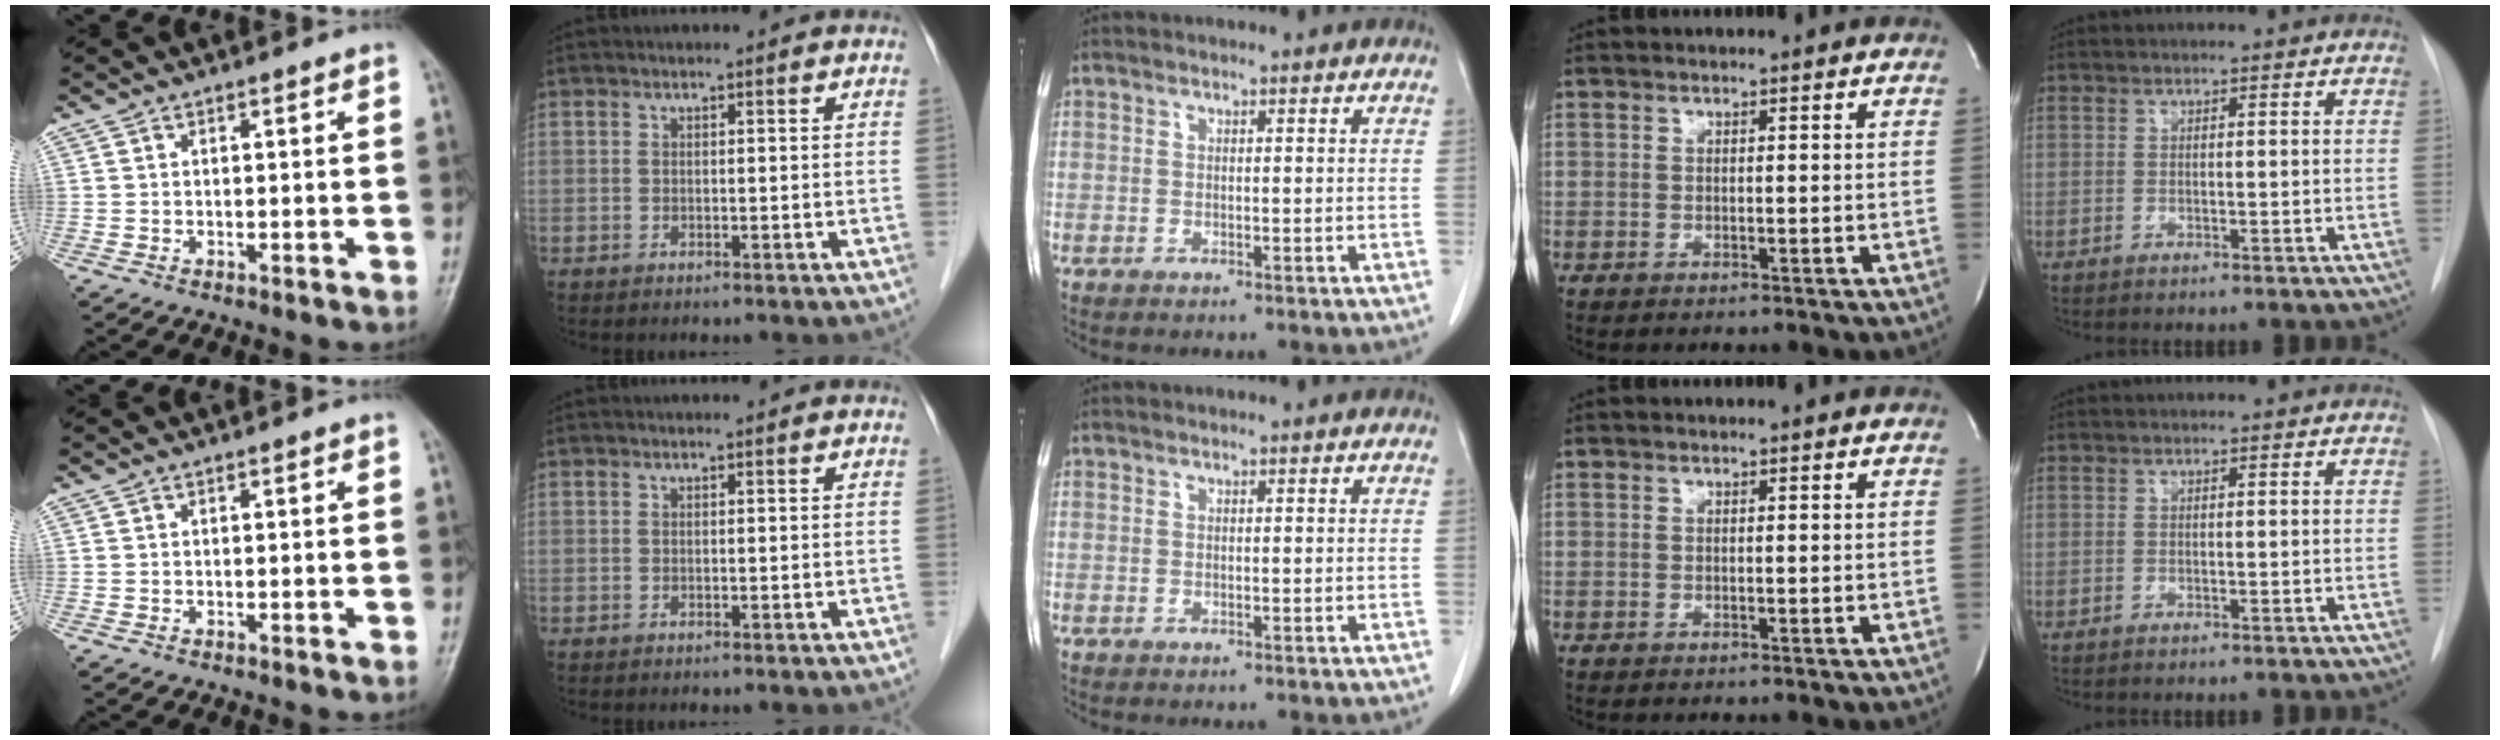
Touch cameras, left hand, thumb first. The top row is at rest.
{}